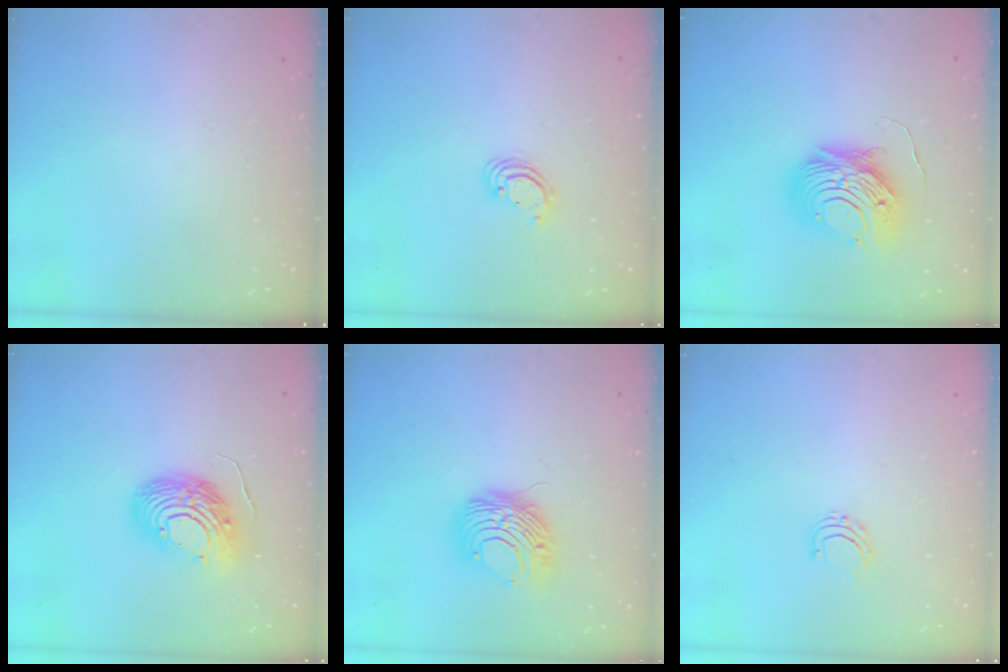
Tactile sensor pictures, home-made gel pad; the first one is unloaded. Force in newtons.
{"total": 3.6, "press": 3.6, "slide": 0.3}
{"total": 10.5, "press": 10.5, "slide": 1.0}
{"total": 13.3, "press": 13.1, "slide": 2.3}
{"total": 9.1, "press": 9.1, "slide": 0.6}
{"total": 5.9, "press": 5.9, "slide": 0.5}